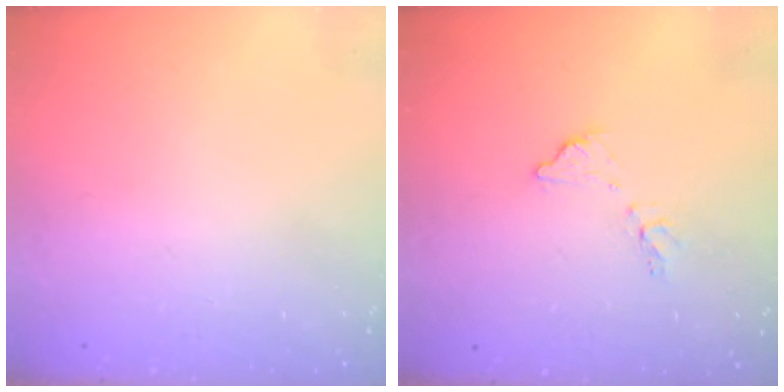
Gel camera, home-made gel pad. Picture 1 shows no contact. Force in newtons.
{"total": 7.4, "press": 7.4, "slide": 0.4}